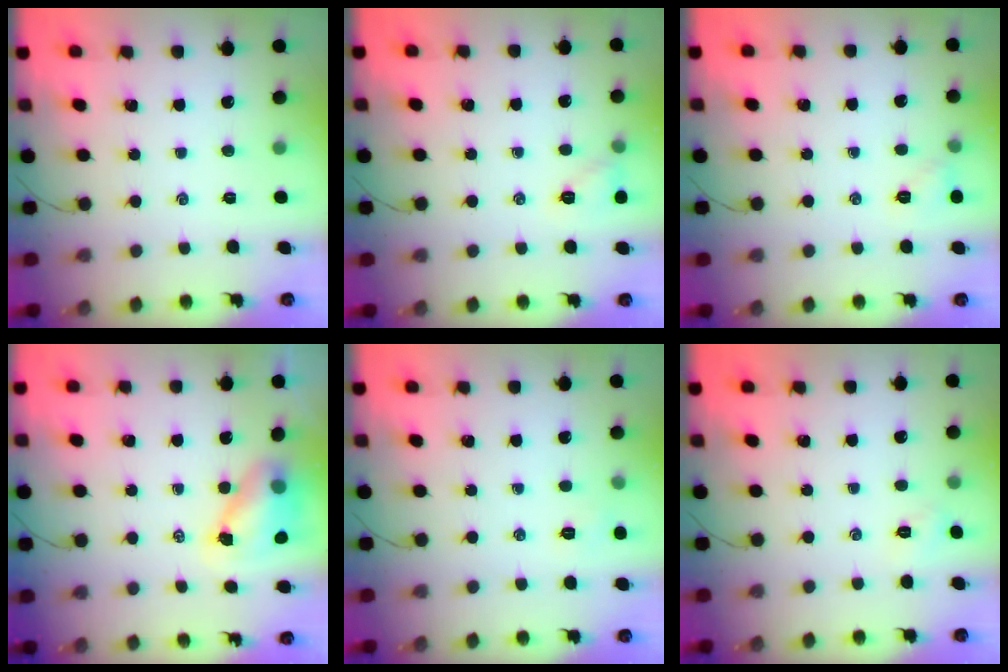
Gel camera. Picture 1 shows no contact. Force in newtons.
{"total": 6.5, "press": 6.4, "slide": 1.1}
{"total": 4.5, "press": 4.3, "slide": 1.3}
{"total": 8.1, "press": 8.0, "slide": 1.1}
{"total": 3.8, "press": 3.7, "slide": 0.8}
{"total": 2.5, "press": 2.4, "slide": 0.7}